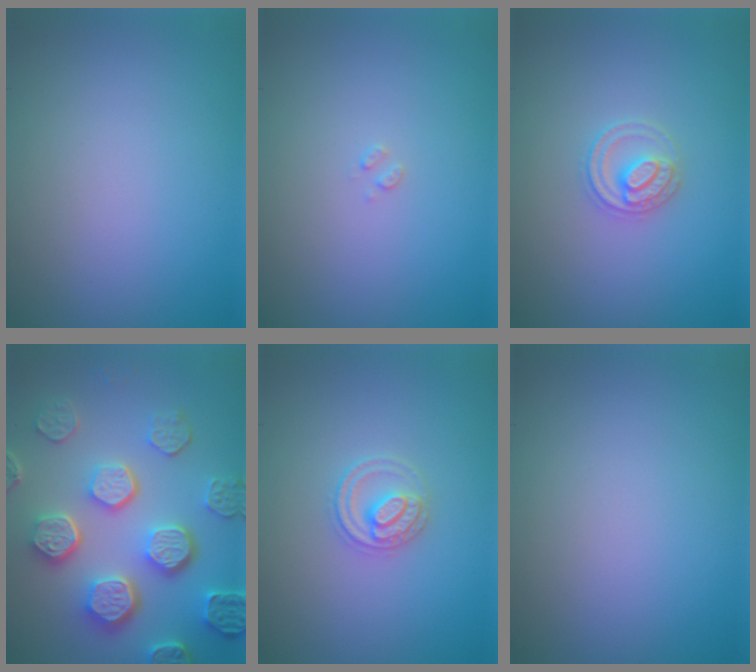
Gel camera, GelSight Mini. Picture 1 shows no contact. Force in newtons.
{"total": 0.6, "press": 0.6, "slide": 0.2}
{"total": 2.5, "press": 2.4, "slide": 0.3}
{"total": 7.6, "press": 5.9, "slide": 4.8}
{"total": 2.5, "press": 2.4, "slide": 0.3}
{"total": 0.0}